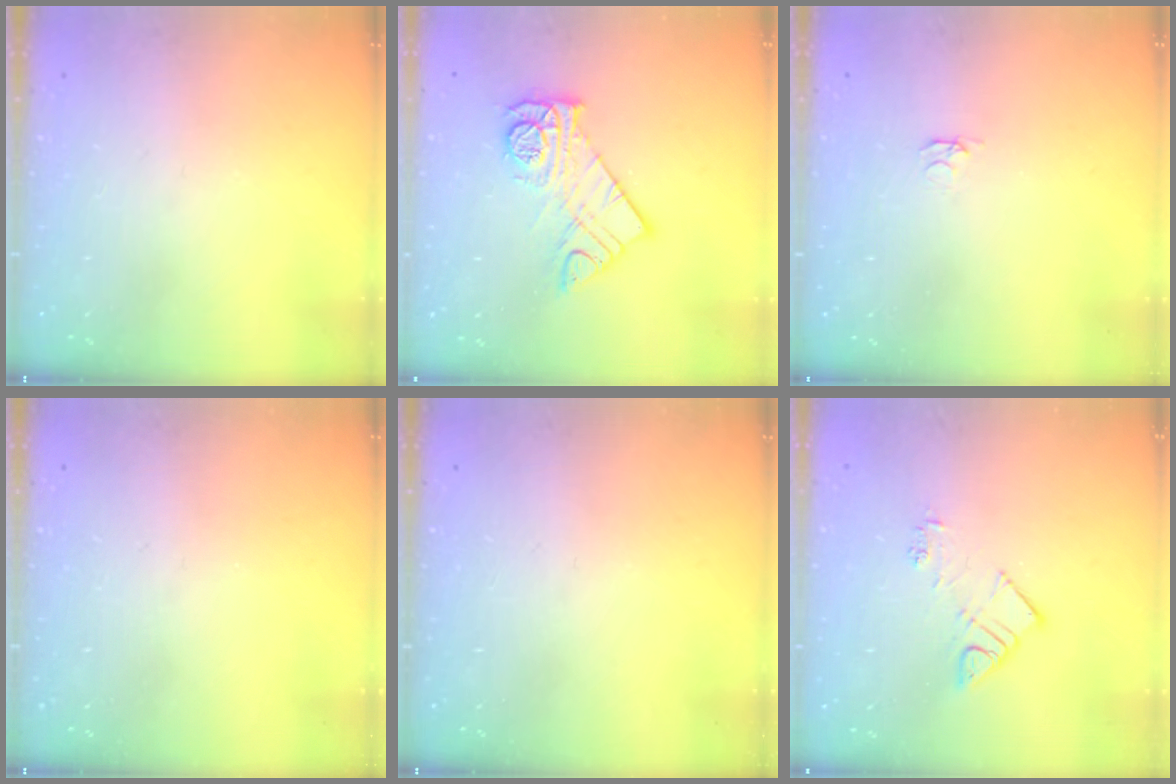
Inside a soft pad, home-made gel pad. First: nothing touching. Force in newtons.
{"total": 11.4, "press": 11.4, "slide": 1.0}
{"total": 2.1, "press": 2.0, "slide": 0.3}
{"total": 0.0}
{"total": 0.0}
{"total": 7.7, "press": 7.7, "slide": 0.2}